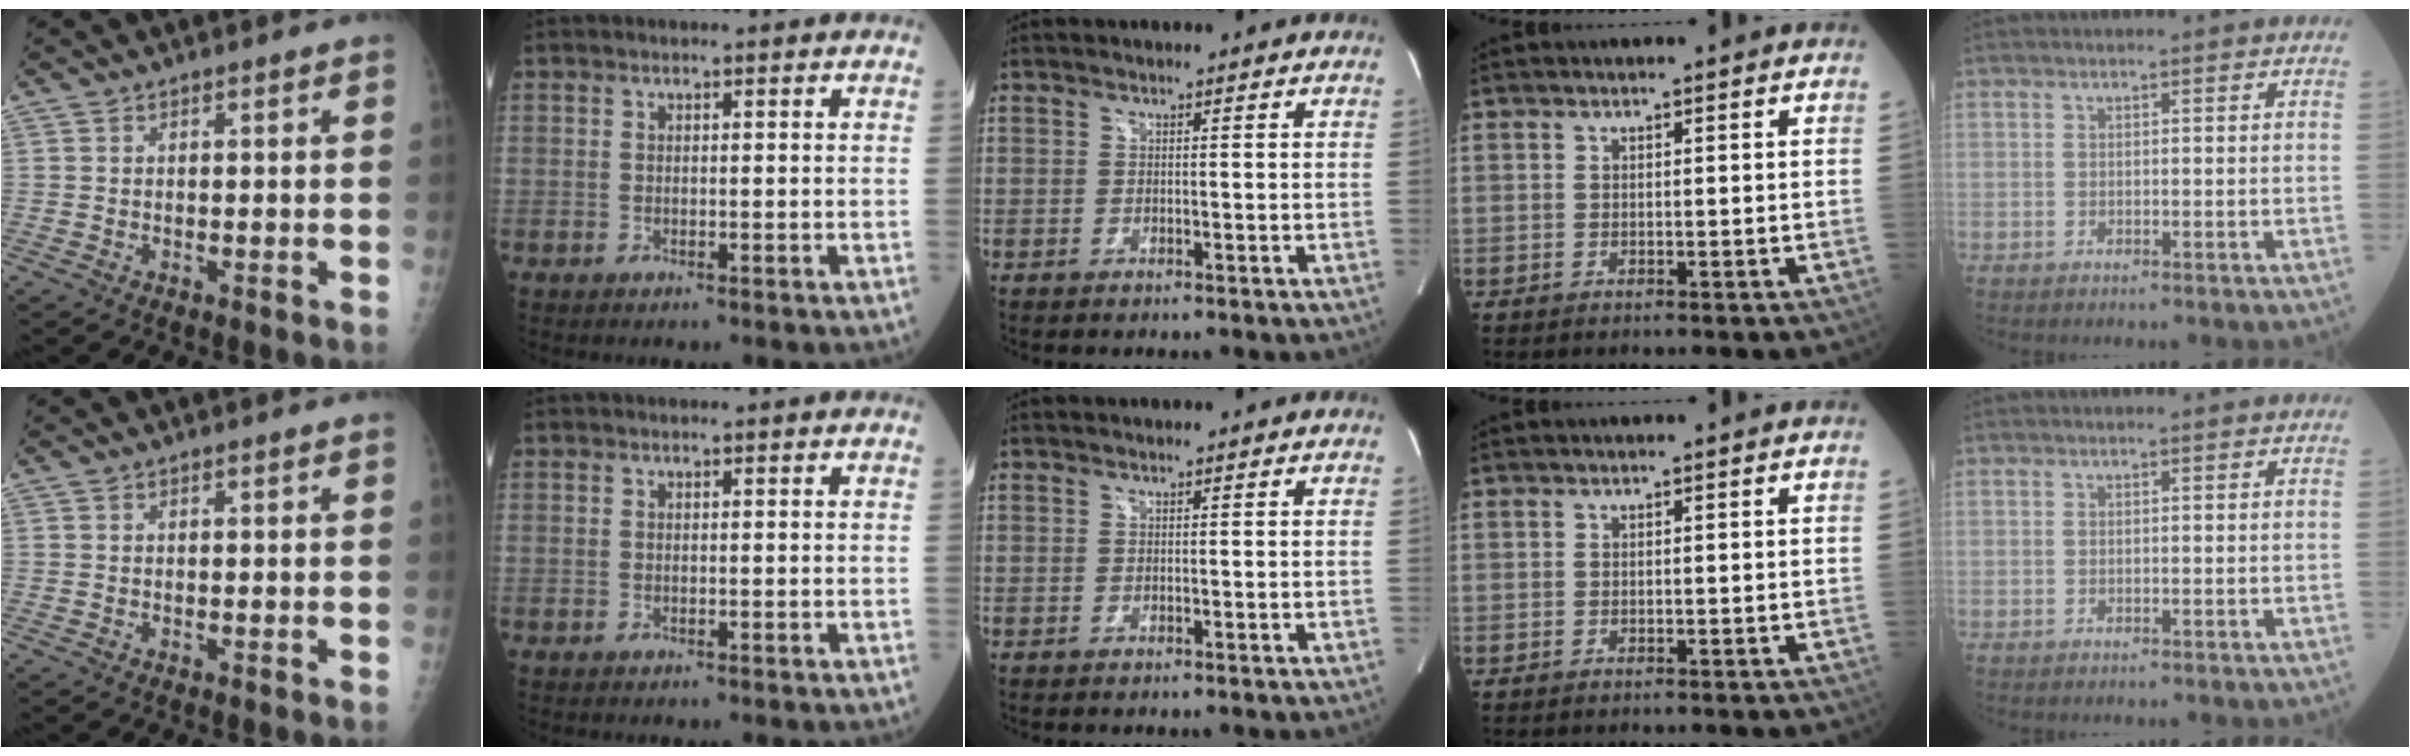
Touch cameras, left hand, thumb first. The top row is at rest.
{}